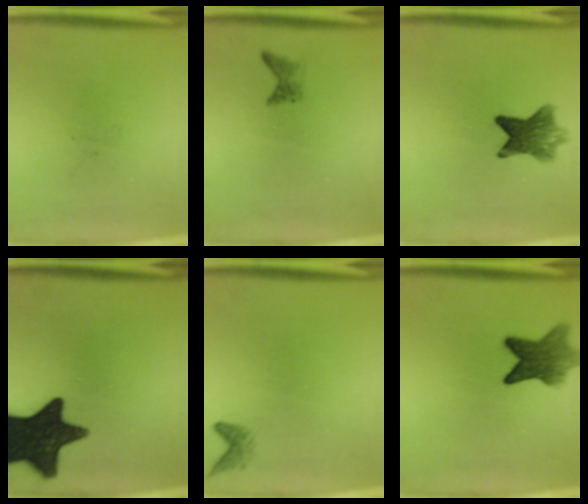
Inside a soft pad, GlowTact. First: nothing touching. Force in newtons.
{"total": 1.2}
{"total": 7.0}
{"total": 16.5}
{"total": 1.3}
{"total": 7.8}